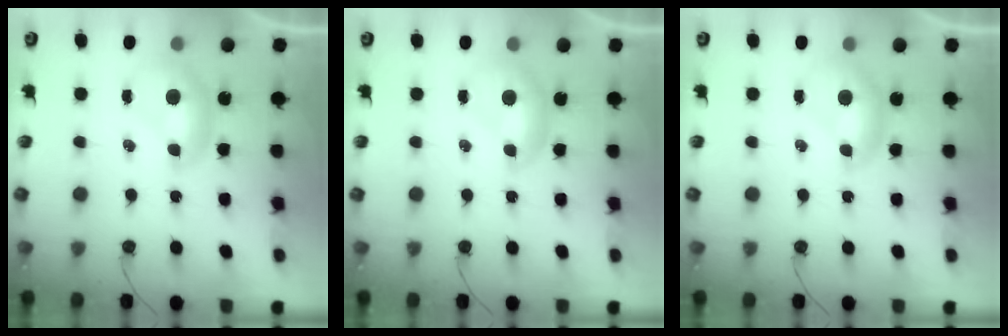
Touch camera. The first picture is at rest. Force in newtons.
{"total": 0.0}
{"total": 0.0}